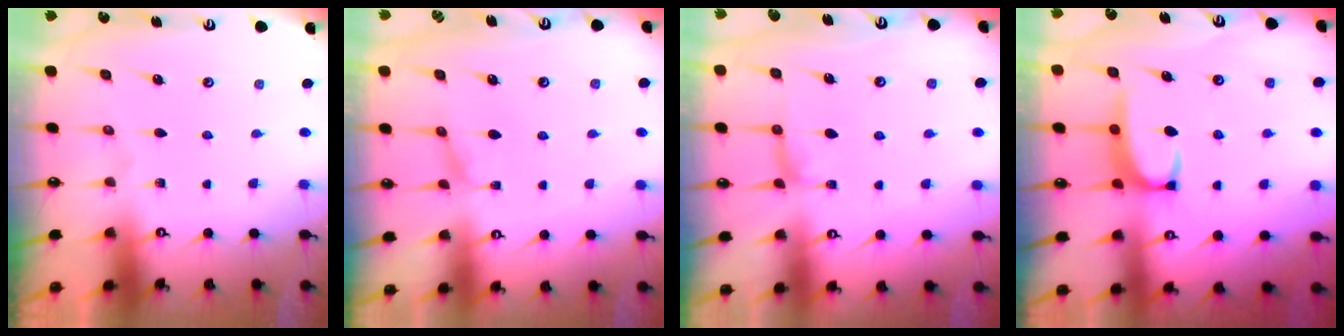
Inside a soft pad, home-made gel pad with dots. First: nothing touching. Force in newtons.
{"total": 0.7, "press": 0.4, "slide": 0.6}
{"total": 1.9, "press": 1.7, "slide": 0.8}
{"total": 2.1, "press": 2.0, "slide": 0.6}